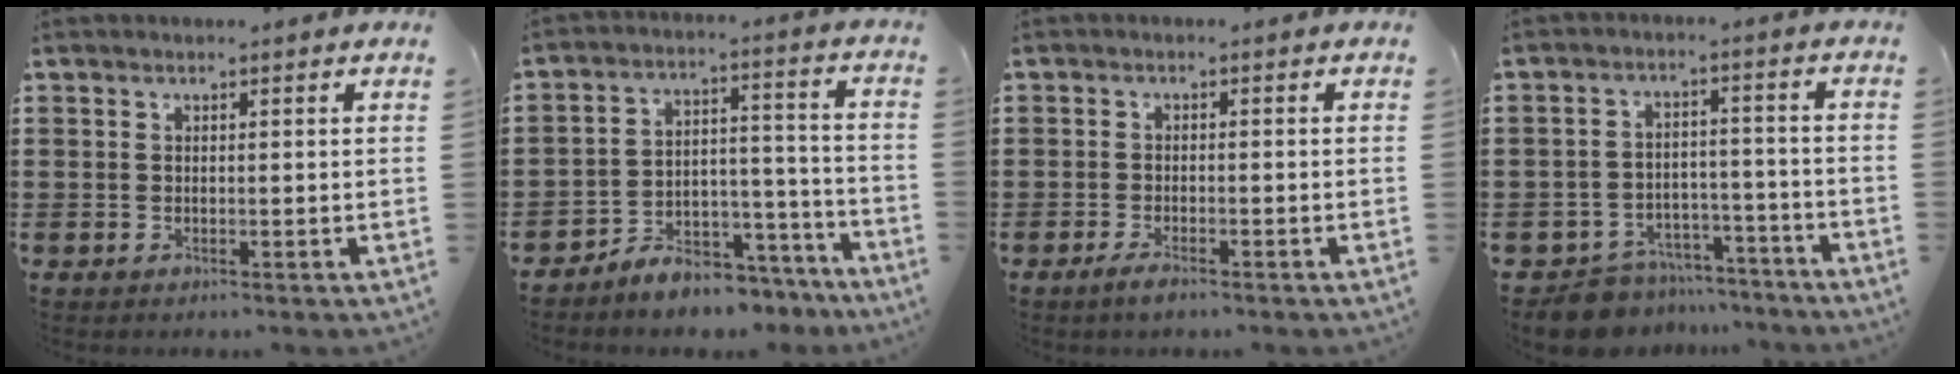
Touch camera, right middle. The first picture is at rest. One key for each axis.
{"total": 6.2, "fx": -6.0, "fy": 1.5, "fz": 0.8, "tx": -0.011, "ty": 0.018, "tz": -0.115}
{"total": 1.9, "fx": -1.3, "fy": 0.4, "fz": 1.4, "tx": -0.033, "ty": -0.004, "tz": -0.026}
{"total": 7.3, "fx": -7.0, "fy": 1.7, "fz": 0.9, "tx": -0.020, "ty": 0.021, "tz": -0.138}